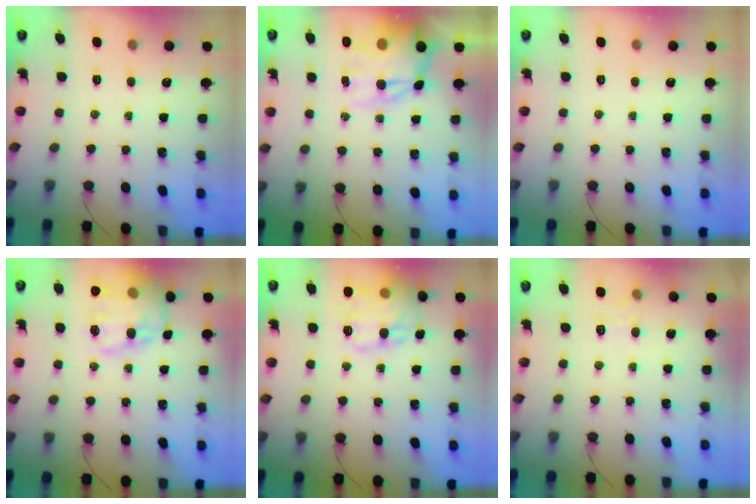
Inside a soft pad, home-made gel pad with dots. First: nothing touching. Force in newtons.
{"total": 13.2, "press": 12.8, "slide": 3.3}
{"total": 0.0}
{"total": 17.2, "press": 17.0, "slide": 3.0}
{"total": 17.3, "press": 17.3, "slide": 1.4}
{"total": 6.0, "press": 5.8, "slide": 1.6}